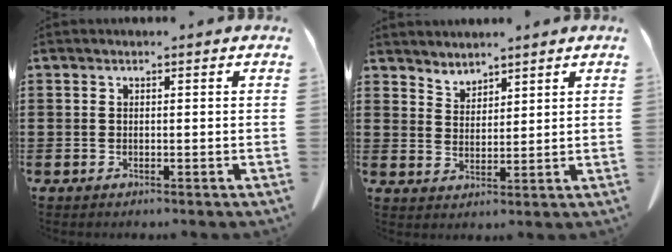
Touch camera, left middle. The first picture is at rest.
{"total": 3.2, "force": [3.1, 0.5, -0.4], "torque": [-0.002, -0.011, 0.061]}